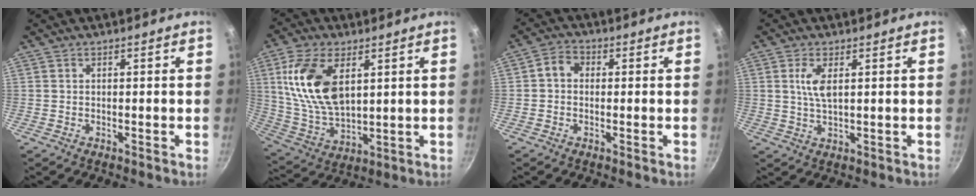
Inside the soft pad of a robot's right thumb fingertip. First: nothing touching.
{"total": 15.5, "force": [4.8, 8.4, 12.1], "torque": [-0.221, -0.019, 0.105]}
{"total": 3.6, "force": [0.2, 2.9, 2.2], "torque": [-0.036, 0.010, -0.008]}
{"total": 7.6, "force": [1.8, 3.0, 6.7], "torque": [-0.136, -0.003, 0.036]}